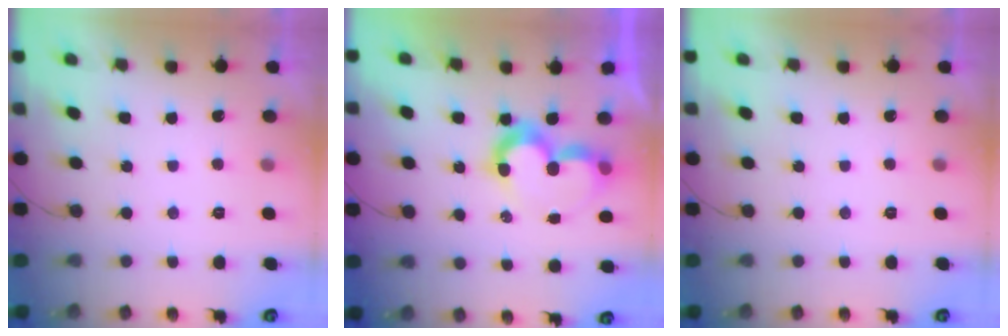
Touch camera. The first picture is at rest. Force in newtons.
{"total": 8.9, "press": 8.9, "slide": 0.7}
{"total": 0.0}